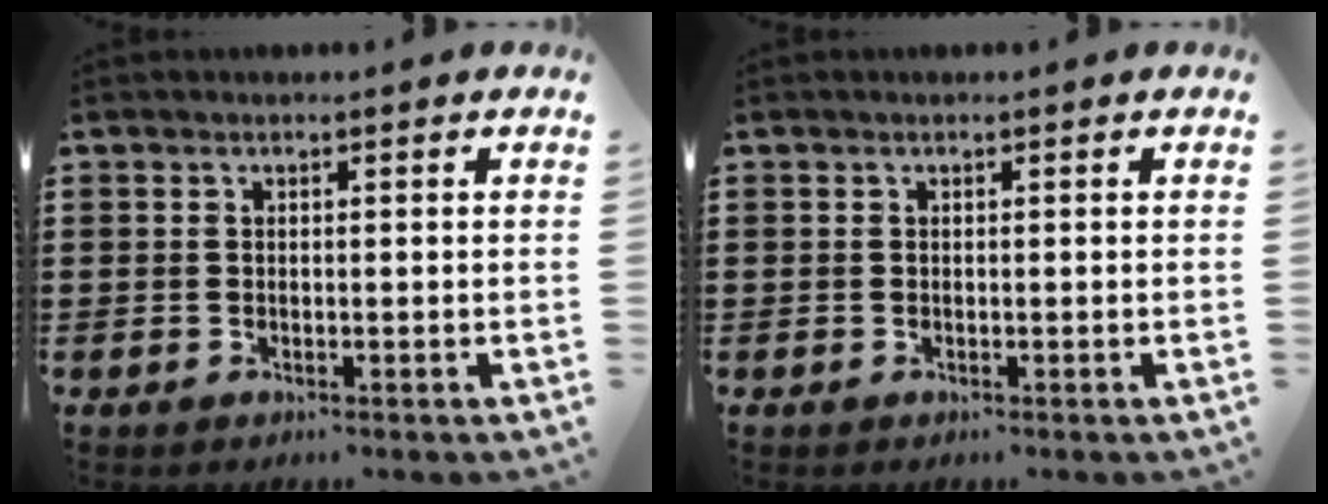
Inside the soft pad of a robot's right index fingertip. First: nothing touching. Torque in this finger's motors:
{"motor_torque": [0.00, 0.00, 0.00, -0.01]}